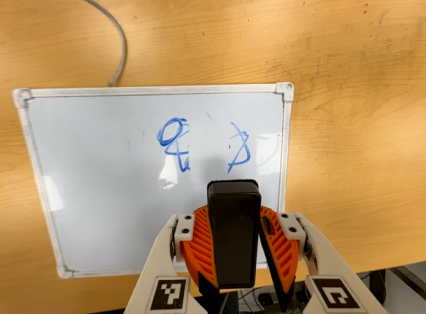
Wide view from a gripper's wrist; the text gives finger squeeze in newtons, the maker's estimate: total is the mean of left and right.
{"total": 9.9, "left": 9.4, "right": 10.5}